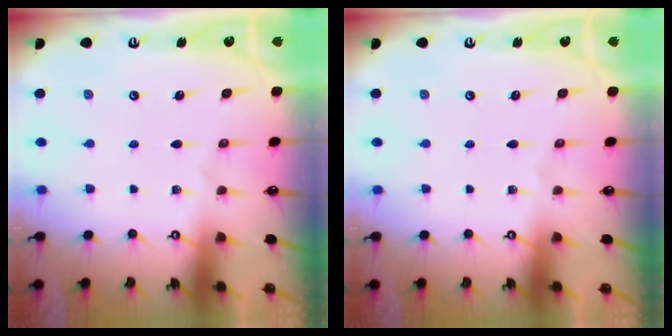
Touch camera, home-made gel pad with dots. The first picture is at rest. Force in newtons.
{"total": 0.0}